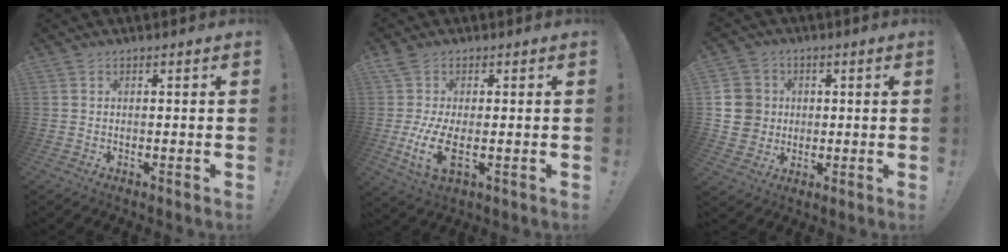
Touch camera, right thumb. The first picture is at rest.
{"total": 10.1, "force": [0.0, 4.7, 8.9], "torque": [-0.177, -0.018, 0.002]}
{"total": 9.9, "force": [1.4, 9.4, 2.8], "torque": [-0.042, -0.003, 0.032]}